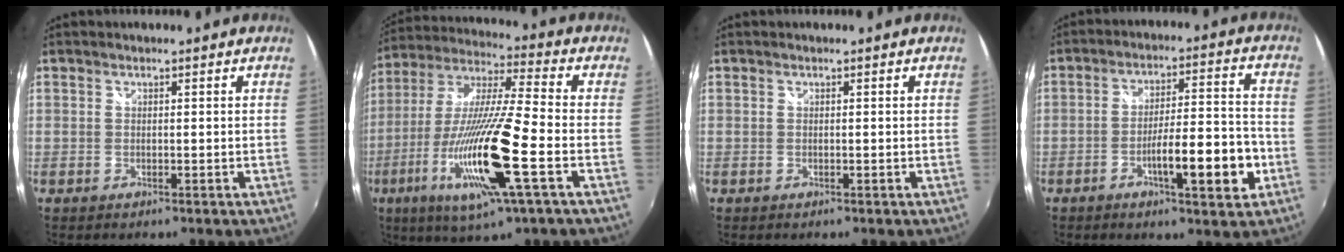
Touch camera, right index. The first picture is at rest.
{"total": 21.4, "force": [-7.9, 1.9, 19.7], "torque": [-0.381, -0.042, -0.148]}
{"total": 0.0}
{"total": 11.8, "force": [-4.4, 2.1, 10.8], "torque": [-0.175, 0.001, -0.059]}